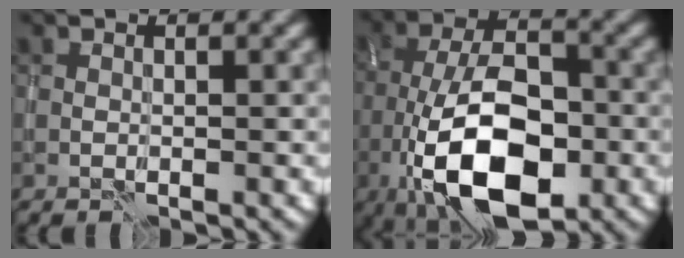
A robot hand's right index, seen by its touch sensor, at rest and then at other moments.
{"total": 12.8, "force": [-5.1, 6.1, 10.0], "torque": [-0.182, -0.008, -0.097]}